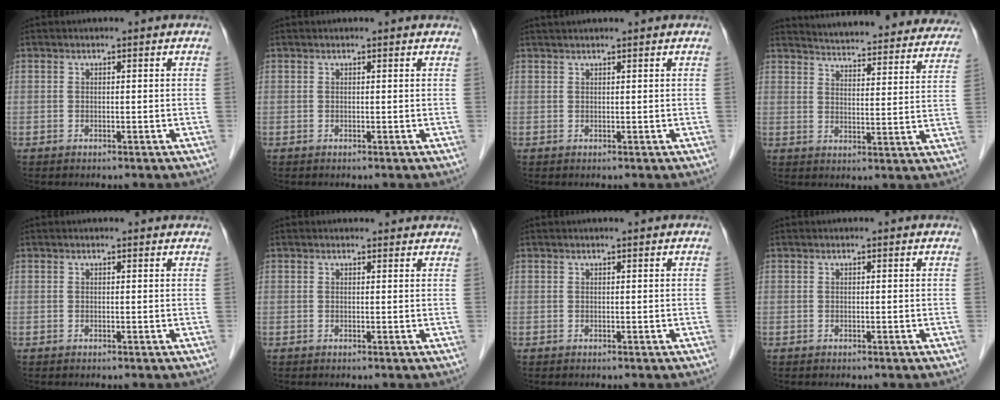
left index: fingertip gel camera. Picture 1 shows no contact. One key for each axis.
{"total": 1.6, "fx": 1.5, "fy": 0.2, "fz": 0.3, "tx": -0.013, "ty": 0.016, "tz": 0.014}
{"total": 3.4, "fx": 3.0, "fy": 0.0, "fz": 1.5, "tx": -0.015, "ty": 0.033, "tz": 0.047}
{"total": 28.0, "fx": 26.4, "fy": 4.7, "fz": 8.1, "tx": -0.117, "ty": -0.057, "tz": 0.312}
{"total": 2.6, "fx": 2.5, "fy": 0.5, "fz": 0.5, "tx": -0.012, "ty": 0.016, "tz": 0.022}
{"total": 3.8, "fx": 3.6, "fy": 1.2, "fz": 0.6, "tx": -0.003, "ty": 0.015, "tz": 0.033}
{"total": 1.0, "fx": 0.8, "fy": 0.0, "fz": 0.5, "tx": -0.010, "ty": 0.005, "tz": 0.015}
{"total": 0.9, "fx": 0.8, "fy": 0.1, "fz": 0.2, "tx": -0.007, "ty": 0.016, "tz": 0.011}